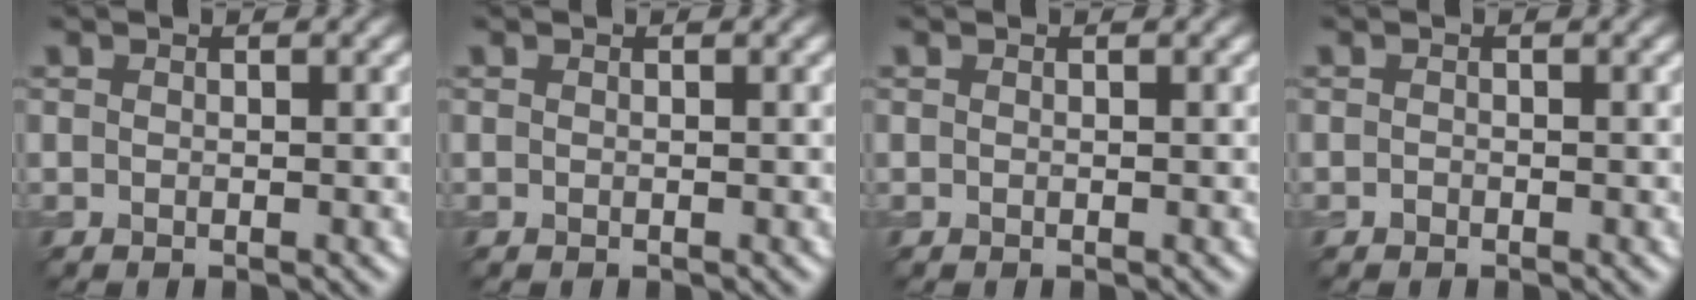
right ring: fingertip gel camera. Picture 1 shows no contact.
{"total": 0.0}
{"total": 0.0}
{"total": 0.0}